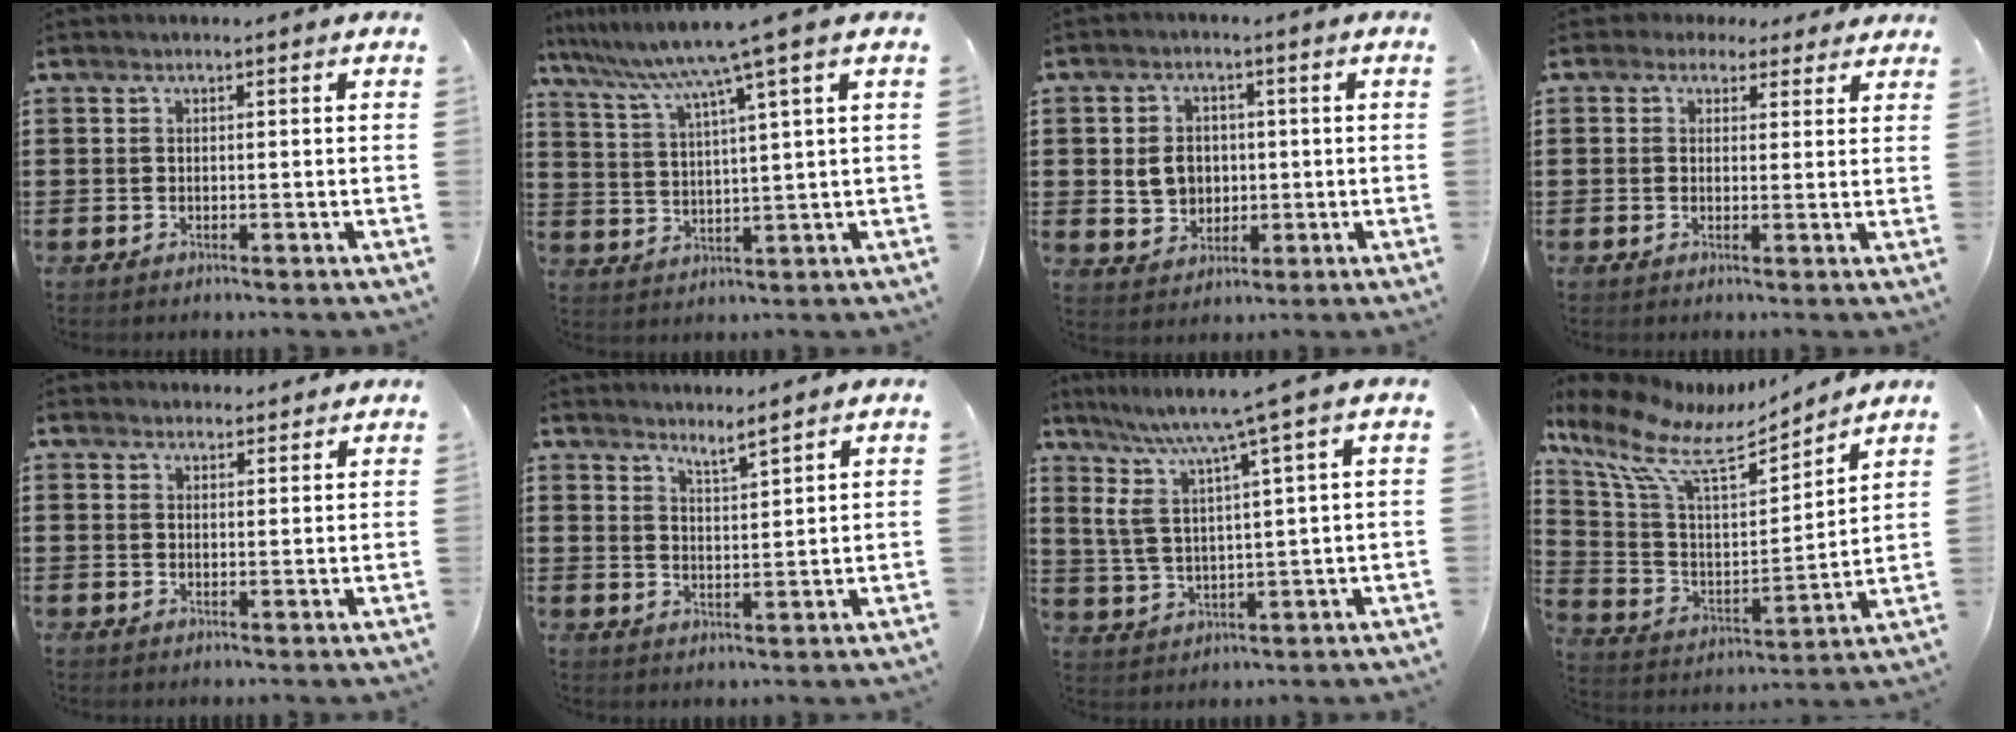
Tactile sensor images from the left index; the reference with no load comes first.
{"total": 7.6, "force": [5.6, -1.4, 5.0], "torque": [-0.117, -0.037, 0.089]}
{"total": 5.4, "force": [0.4, 4.7, 2.7], "torque": [-0.059, 0.011, 0.004]}
{"total": 2.6, "force": [1.8, 1.7, 0.6], "torque": [-0.021, 0.008, 0.034]}
{"total": 2.3, "force": [2.1, 1.0, -0.1], "torque": [0.004, -0.001, 0.038]}
{"total": 3.1, "force": [3.0, -0.5, 0.6], "torque": [-0.019, -0.009, 0.056]}
{"total": 6.8, "force": [4.3, -0.2, 5.3], "torque": [-0.121, -0.030, 0.065]}
{"total": 9.9, "force": [7.6, 3.0, 5.5], "torque": [-0.141, -0.050, 0.128]}